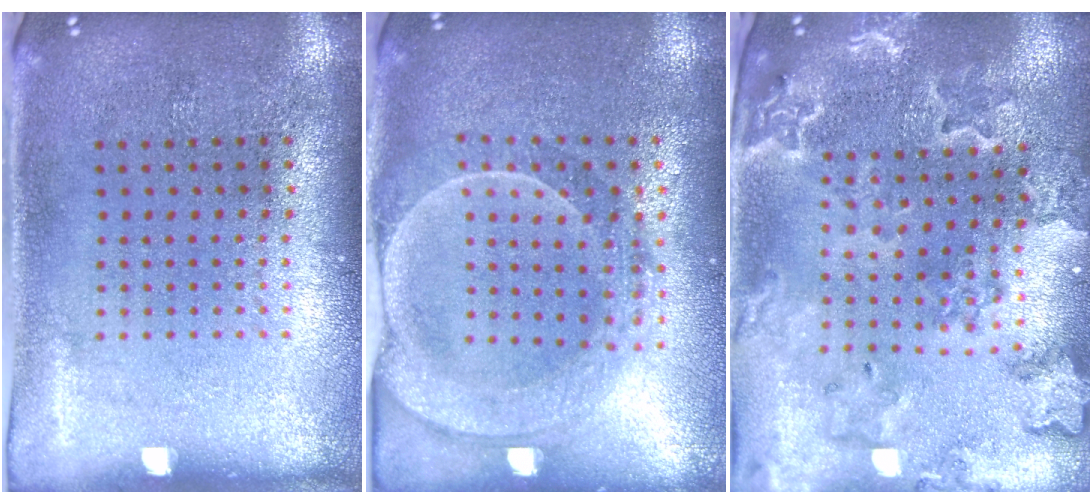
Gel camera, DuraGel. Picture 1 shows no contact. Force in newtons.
{"total": 2.2, "press": 2.1, "slide": 0.9}
{"total": 2.0, "press": 2.0, "slide": 0.2}